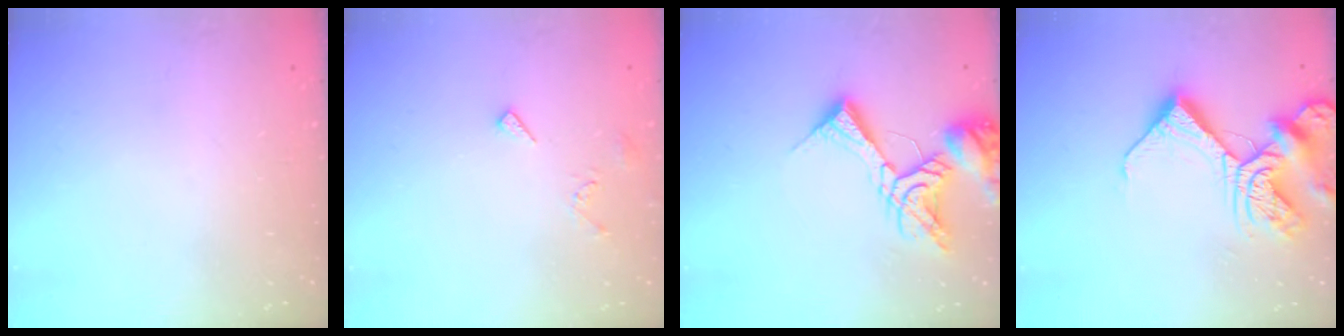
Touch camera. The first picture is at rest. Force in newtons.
{"total": 4.6, "press": 4.6, "slide": 0.4}
{"total": 14.9, "press": 14.8, "slide": 2.0}
{"total": 12.8, "press": 12.7, "slide": 1.4}